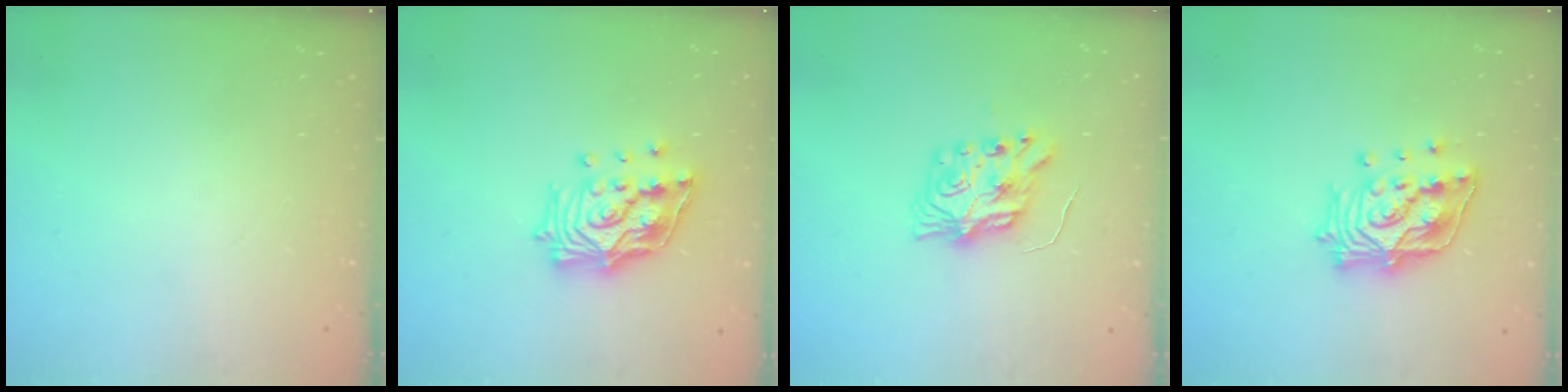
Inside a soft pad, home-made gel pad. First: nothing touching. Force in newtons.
{"total": 17.0, "press": 16.9, "slide": 2.0}
{"total": 8.6, "press": 8.6, "slide": 1.0}
{"total": 18.3, "press": 18.1, "slide": 2.4}